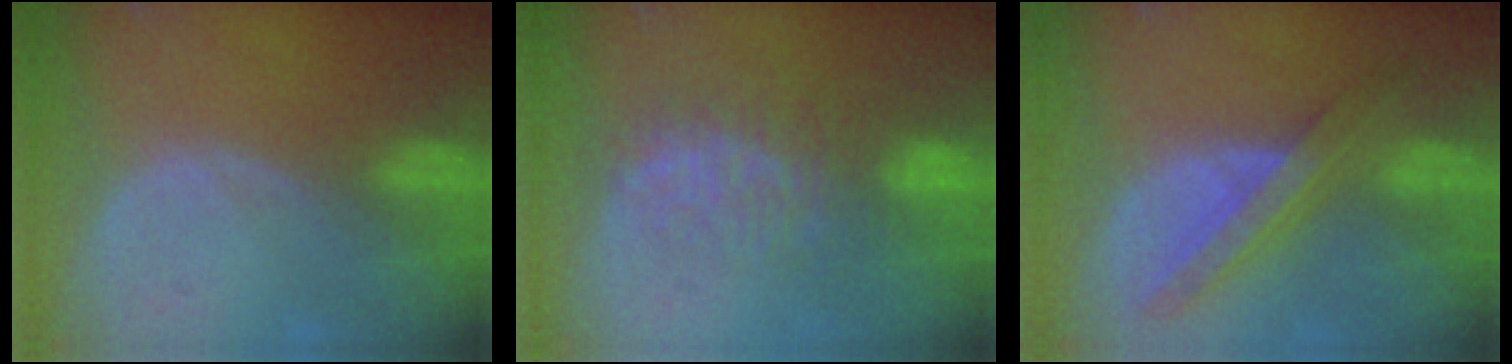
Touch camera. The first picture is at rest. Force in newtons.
{"total": 7.9, "press": 7.4, "slide": 2.8}
{"total": 7.2, "press": 6.8, "slide": 2.4}